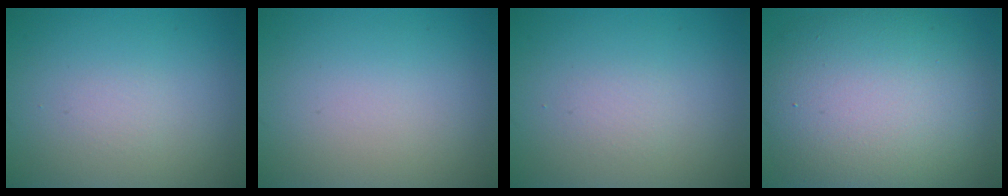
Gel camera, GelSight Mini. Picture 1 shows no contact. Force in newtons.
{"total": 0.0}
{"total": 0.9, "press": 0.9, "slide": 0.0}
{"total": 12.9, "press": 12.8, "slide": 1.1}